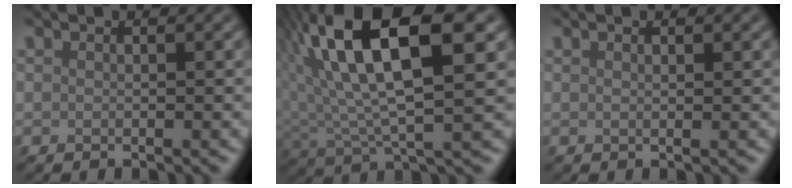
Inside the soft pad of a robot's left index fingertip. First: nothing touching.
{"total": 11.7, "force": [4.9, 3.9, 9.9], "torque": [-0.191, 0.020, 0.085]}
{"total": 0.6, "force": [0.5, 0.1, 0.4], "torque": [-0.006, 0.000, 0.007]}